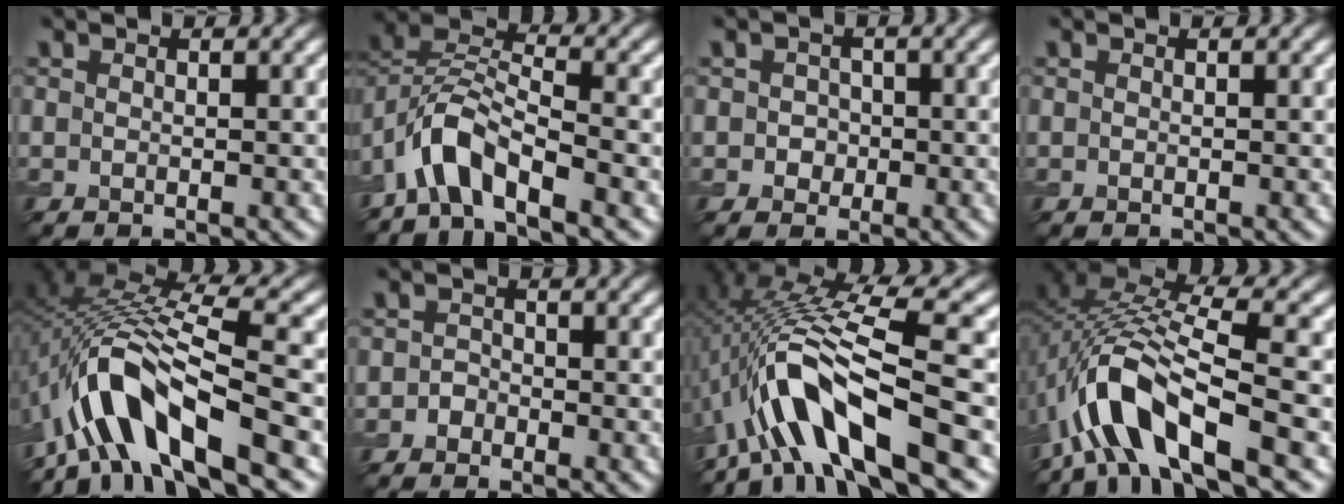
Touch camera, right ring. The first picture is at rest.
{"total": 5.6, "force": [-3.7, 2.2, 3.6], "torque": [-0.060, 0.011, -0.077]}
{"total": 1.3, "force": [0.0, 1.3, 0.2], "torque": [0.001, 0.004, -0.002]}
{"total": 0.0}
{"total": 11.3, "force": [-4.9, 4.1, 9.3], "torque": [-0.167, 0.020, -0.091]}
{"total": 0.9, "force": [-0.6, 0.7, 0.0], "torque": [0.000, 0.009, -0.013]}
{"total": 10.8, "force": [-3.4, 2.8, 9.8], "torque": [-0.178, 0.028, -0.059]}
{"total": 9.9, "force": [-4.0, 3.7, 8.2], "torque": [-0.159, 0.020, -0.082]}